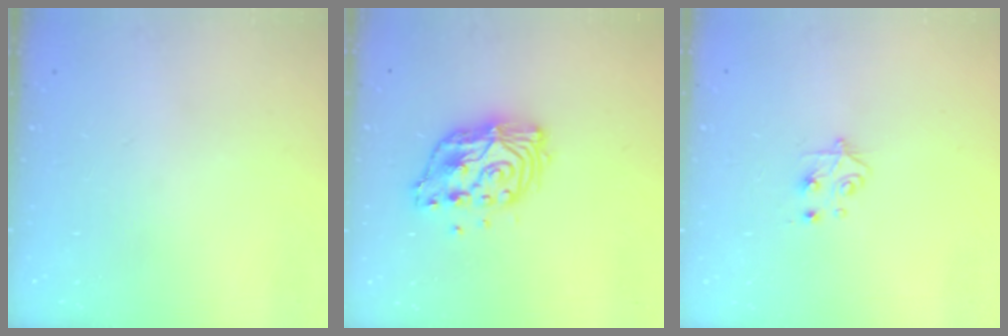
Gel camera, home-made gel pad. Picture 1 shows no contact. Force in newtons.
{"total": 11.8, "press": 11.7, "slide": 1.0}
{"total": 4.8, "press": 4.8, "slide": 0.6}